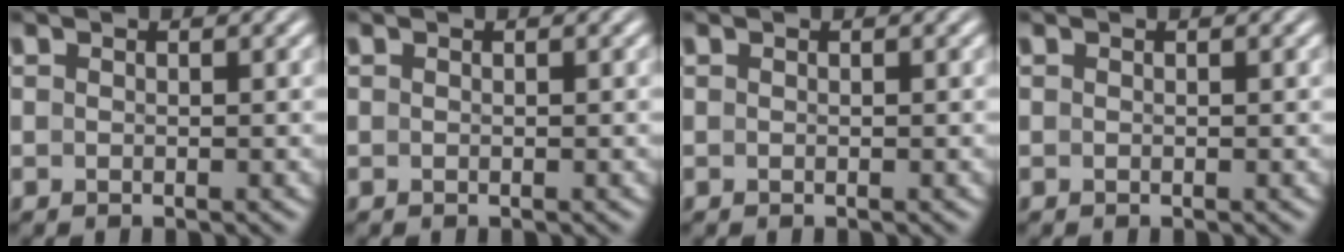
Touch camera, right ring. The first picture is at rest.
{"total": 0.0}
{"total": 0.0}
{"total": 0.0}